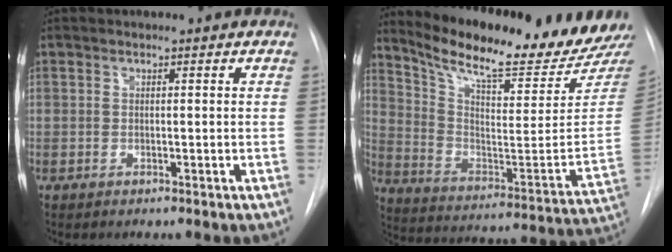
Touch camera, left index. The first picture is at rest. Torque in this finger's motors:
{"motor_torque": [1.03, -1.10, 0.32, 0.09]}